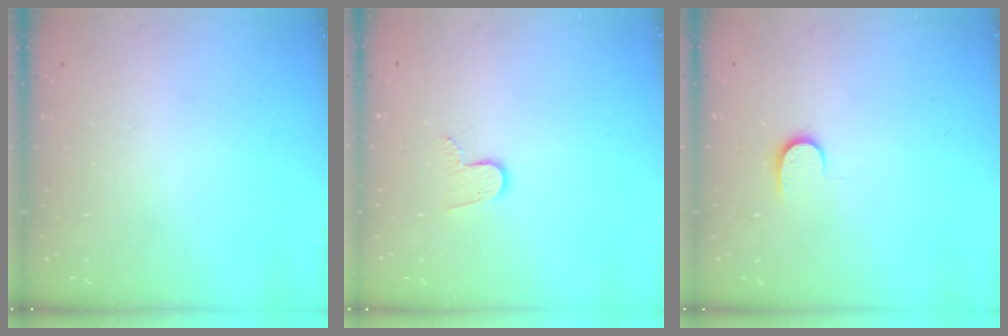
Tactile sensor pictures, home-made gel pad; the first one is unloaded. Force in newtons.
{"total": 6.0, "press": 6.0, "slide": 0.5}
{"total": 6.5, "press": 6.5, "slide": 0.7}